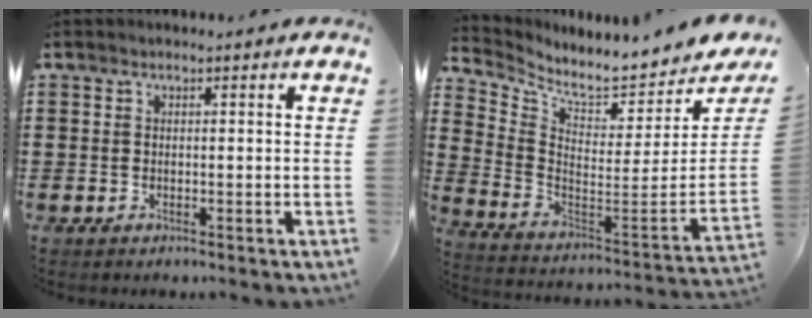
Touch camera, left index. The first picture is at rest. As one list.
[{"total": 5.4, "force": [5.2, -0.1, 1.6], "torque": [-0.057, -0.070, 0.083]}]